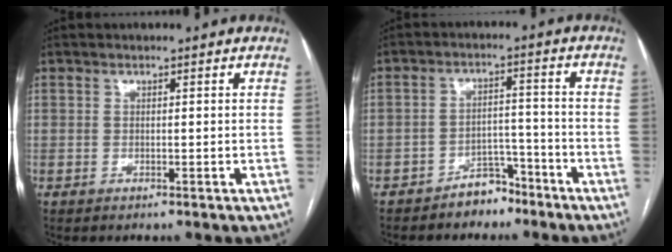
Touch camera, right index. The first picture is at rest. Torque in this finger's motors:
{"motor_torque": [-0.02, -0.02, -0.14, -0.07]}